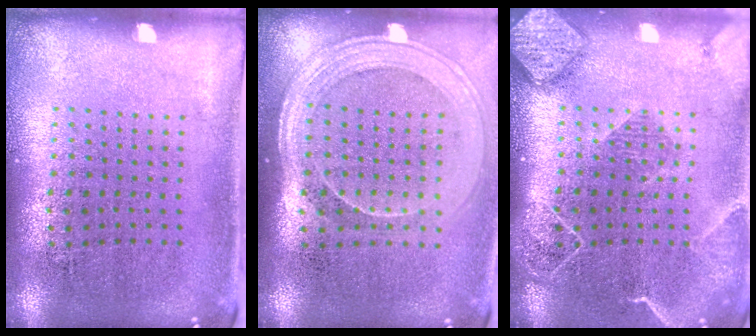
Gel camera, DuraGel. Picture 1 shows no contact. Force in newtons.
{"total": 1.9, "press": 1.6, "slide": 1.0}
{"total": 2.2, "press": 1.9, "slide": 1.1}